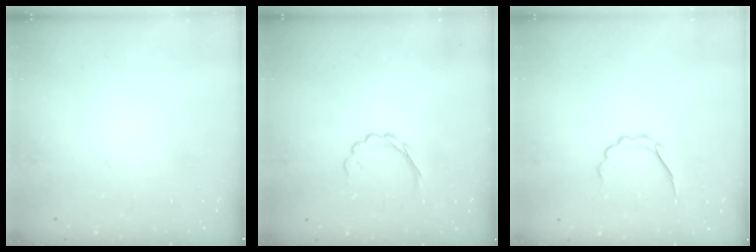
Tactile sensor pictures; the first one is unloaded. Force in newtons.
{"total": 3.7, "press": 3.5, "slide": 1.1}
{"total": 4.2, "press": 4.1, "slide": 0.7}